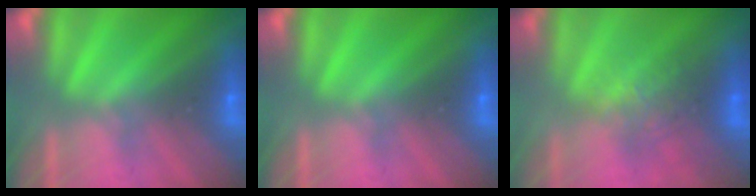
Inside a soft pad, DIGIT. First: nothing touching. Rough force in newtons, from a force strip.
{"total": 0.0}
{"total": 2.6}